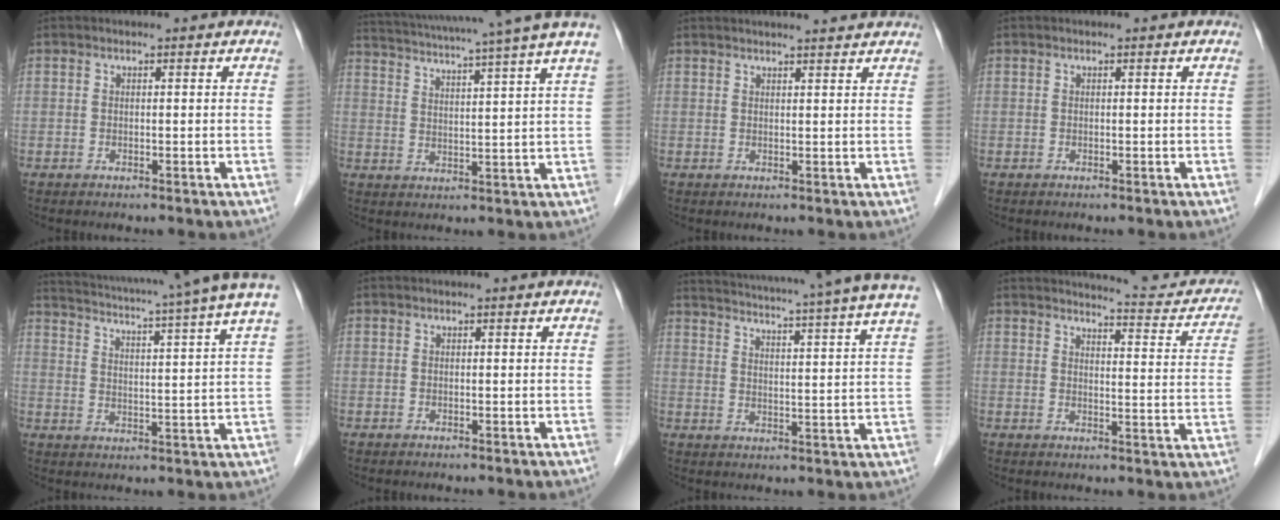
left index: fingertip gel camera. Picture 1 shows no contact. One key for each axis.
{"total": 17.6, "fx": 14.9, "fy": -1.9, "fz": 9.2, "tx": -0.166, "ty": -0.009, "tz": 0.200}
{"total": 3.4, "fx": 3.3, "fy": -0.1, "fz": 1.1, "tx": -0.016, "ty": 0.011, "tz": 0.036}
{"total": 0.0}
{"total": 18.9, "fx": 16.2, "fy": -1.2, "fz": 9.7, "tx": -0.169, "ty": -0.030, "tz": 0.203}
{"total": 0.0}
{"total": 24.1, "fx": 21.4, "fy": -1.4, "fz": 10.9, "tx": -0.179, "ty": -0.044, "tz": 0.266}
{"total": 11.5, "fx": 11.2, "fy": 1.2, "fz": 2.5, "tx": -0.018, "ty": -0.035, "tz": 0.114}